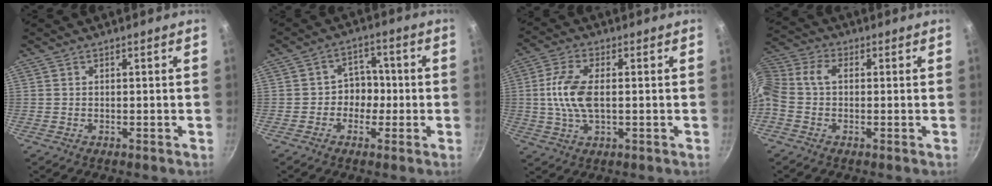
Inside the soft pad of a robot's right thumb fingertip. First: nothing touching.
{"total": 5.3, "force": [-1.2, 4.7, 2.3], "torque": [0.018, 0.018, -0.024]}
{"total": 6.4, "force": [0.3, 3.1, 5.6], "torque": [-0.119, 0.005, 0.005]}
{"total": 9.3, "force": [-0.3, 6.5, 6.7], "torque": [-0.158, 0.038, -0.025]}